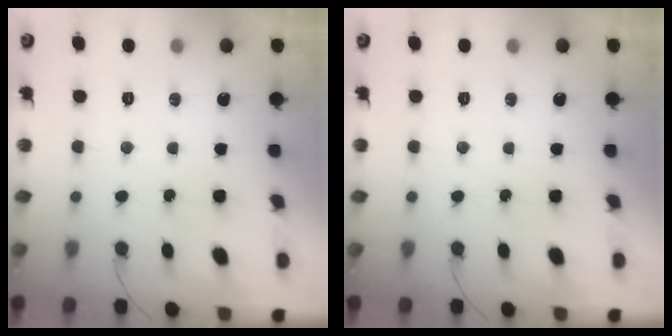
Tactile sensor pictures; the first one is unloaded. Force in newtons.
{"total": 0.0}